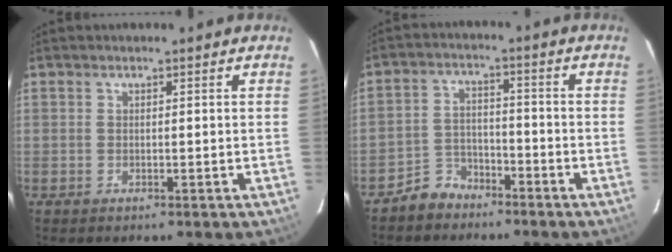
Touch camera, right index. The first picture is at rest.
{"total": 5.7, "force": [-4.6, 3.3, 0.7], "torque": [-0.025, 0.020, -0.082]}